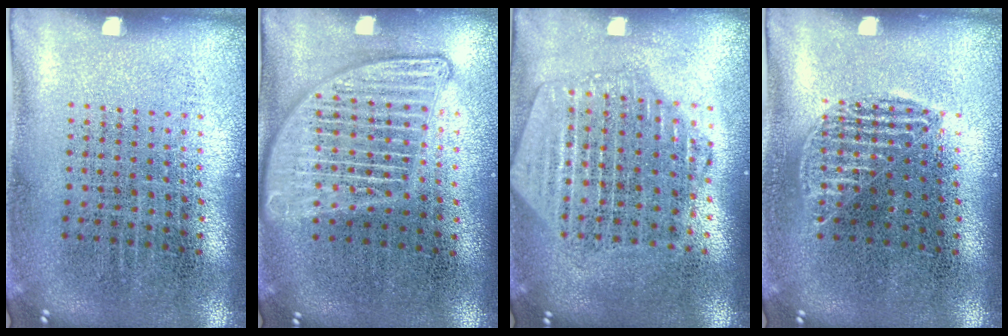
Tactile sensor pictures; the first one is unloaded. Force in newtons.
{"total": 2.8, "press": 2.8, "slide": 0.3}
{"total": 2.0, "press": 1.9, "slide": 0.8}
{"total": 1.2, "press": 1.2, "slide": 0.2}